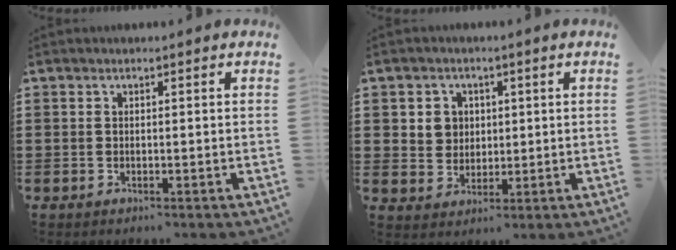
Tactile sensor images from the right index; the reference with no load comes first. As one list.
[{"total": 3.9, "force": [1.1, 3.7, 0.8], "torque": [-0.032, 0.013, 0.018]}]